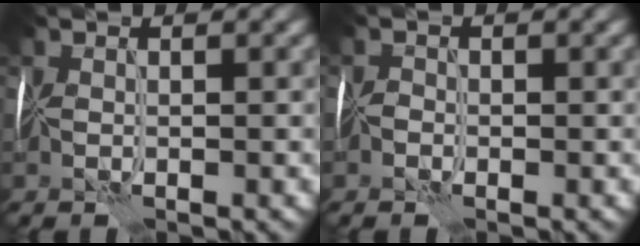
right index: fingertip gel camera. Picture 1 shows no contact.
{"total": 0.9, "force": [-0.7, 0.4, -0.4], "torque": [0.005, 0.004, -0.017]}